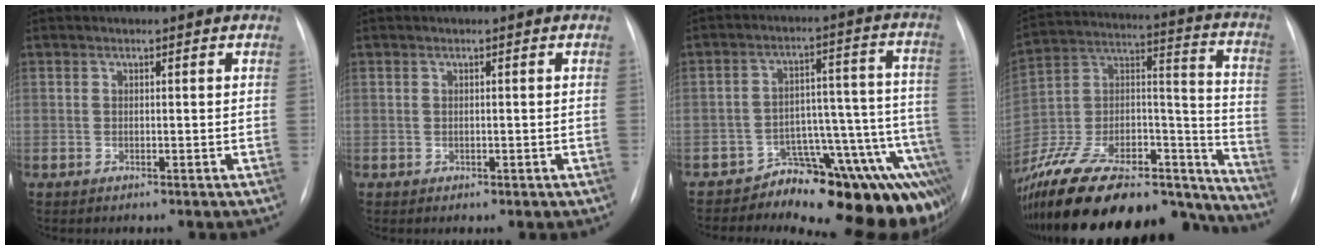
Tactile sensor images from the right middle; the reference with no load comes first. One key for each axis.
{"total": 0.6, "fx": -0.2, "fy": 0.5, "fz": 0.3, "tx": -0.004, "ty": 0.001, "tz": 0.000}
{"total": 16.2, "fx": -12.8, "fy": 4.6, "fz": 8.9, "tx": -0.008, "ty": 0.078, "tz": -0.161}
{"total": 35.4, "fx": -29.7, "fy": 10.8, "fz": 16.1, "tx": -0.272, "ty": 0.000, "tz": -0.447}